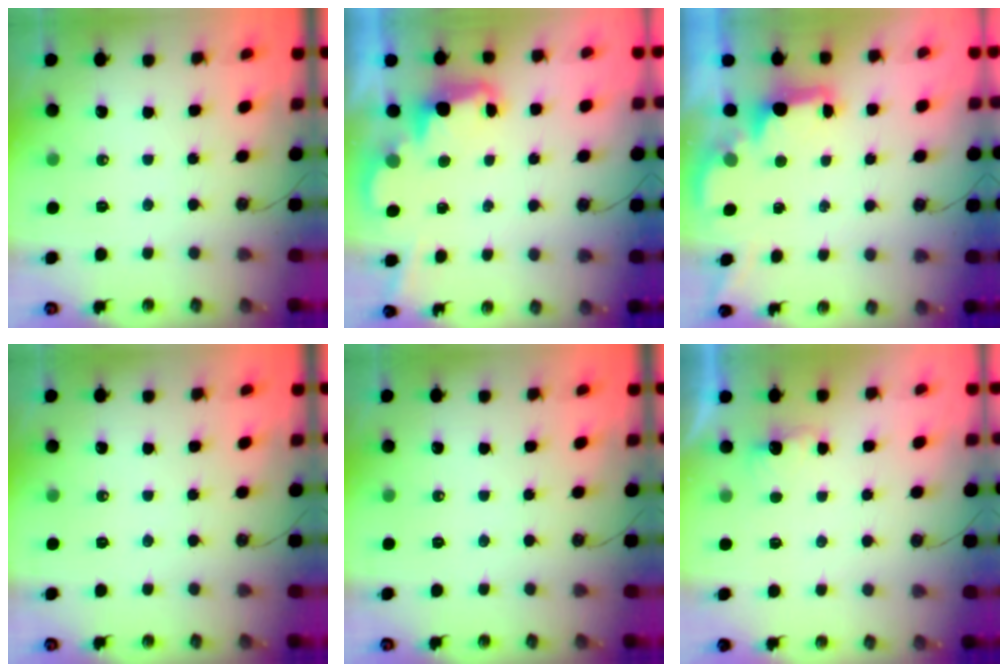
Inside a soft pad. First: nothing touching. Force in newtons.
{"total": 2.4, "press": 2.4, "slide": 0.6}
{"total": 2.1, "press": 1.9, "slide": 0.8}
{"total": 0.0}
{"total": 0.0}
{"total": 2.4, "press": 2.3, "slide": 0.7}